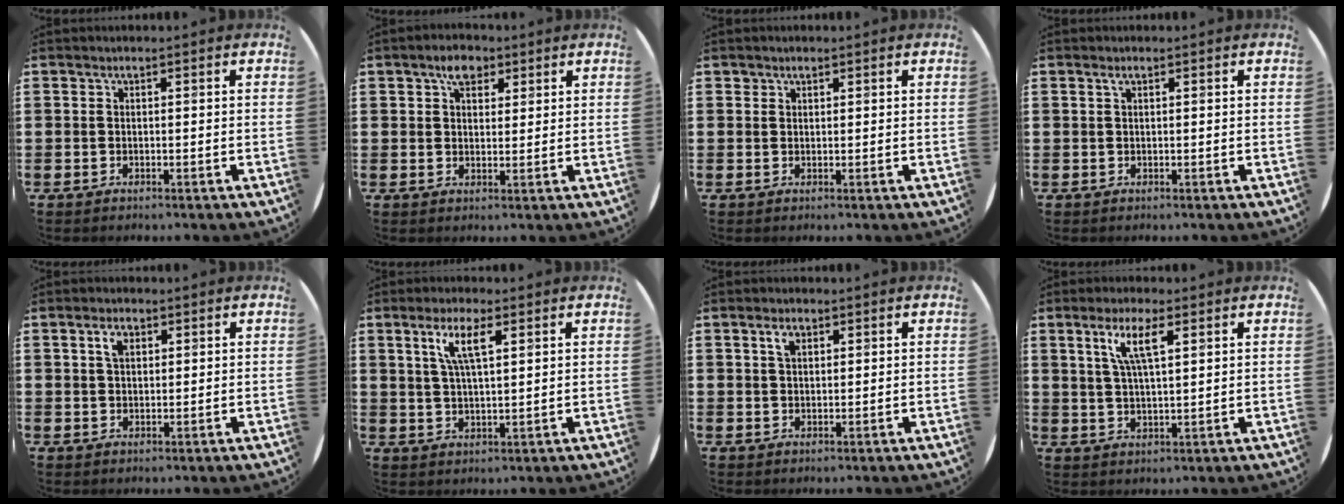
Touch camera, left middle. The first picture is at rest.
{"total": 3.9, "force": [2.6, 2.2, 1.8], "torque": [-0.017, 0.002, 0.042]}
{"total": 0.9, "force": [0.8, 0.4, -0.1], "torque": [0.010, 0.000, 0.013]}
{"total": 0.5, "force": [0.4, 0.2, 0.4], "torque": [-0.008, 0.001, 0.007]}
{"total": 2.5, "force": [1.3, 1.5, 1.5], "torque": [-0.016, 0.001, 0.020]}
{"total": 5.7, "force": [3.1, 1.5, 4.6], "torque": [-0.099, 0.011, 0.051]}
{"total": 2.2, "force": [1.3, 1.3, 1.3], "torque": [-0.012, 0.001, 0.019]}
{"total": 6.1, "force": [3.3, 1.6, 4.8], "torque": [-0.097, 0.009, 0.054]}